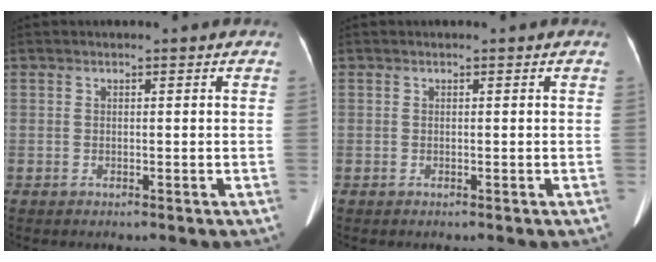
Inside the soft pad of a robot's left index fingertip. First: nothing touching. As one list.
[{"total": 0.0}]